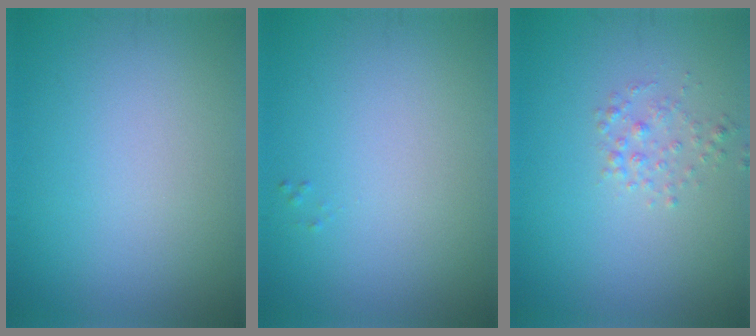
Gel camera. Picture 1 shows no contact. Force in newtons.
{"total": 0.0}
{"total": 1.3, "press": 1.3, "slide": 0.0}